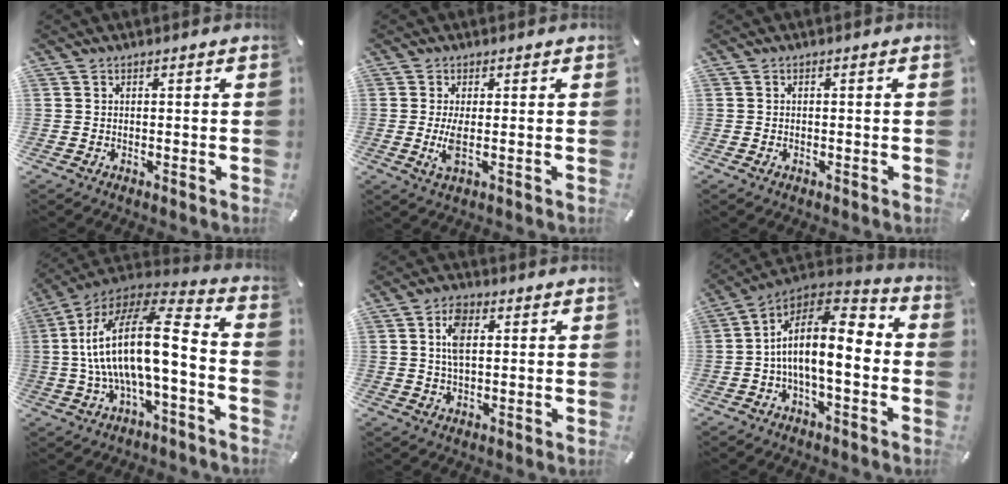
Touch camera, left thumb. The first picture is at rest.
{"total": 4.4, "force": [-0.1, 1.1, 4.3], "torque": [-0.097, -0.011, -0.006]}
{"total": 0.8, "force": [-0.4, 0.4, 0.5], "torque": [-0.010, 0.000, -0.008]}
{"total": 20.2, "force": [-0.8, 7.5, 18.7], "torque": [-0.369, -0.002, -0.016]}
{"total": 6.2, "force": [1.6, 3.5, 4.9], "torque": [-0.098, 0.001, 0.022]}
{"total": 14.6, "force": [-1.6, 6.6, 12.9], "torque": [-0.226, -0.004, -0.035]}